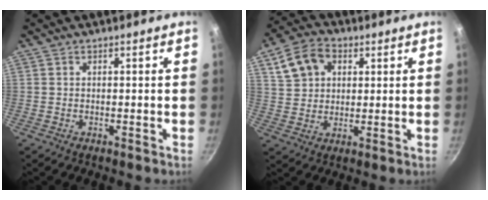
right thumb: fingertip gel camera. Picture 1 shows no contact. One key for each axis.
{"total": 10.0, "fx": 3.9, "fy": 7.5, "fz": 5.4, "tx": -0.085, "ty": 0.010, "tz": 0.067}